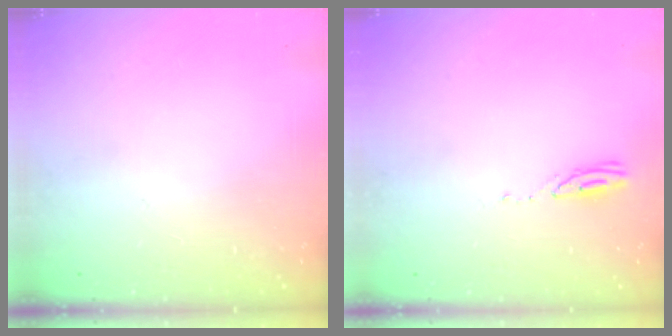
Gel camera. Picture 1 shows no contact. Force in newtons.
{"total": 3.0, "press": 2.9, "slide": 0.3}